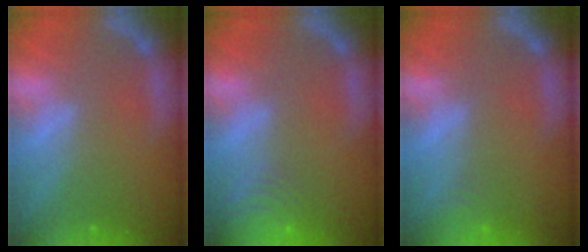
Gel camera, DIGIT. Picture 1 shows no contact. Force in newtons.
{"total": 7.5}
{"total": 2.4}